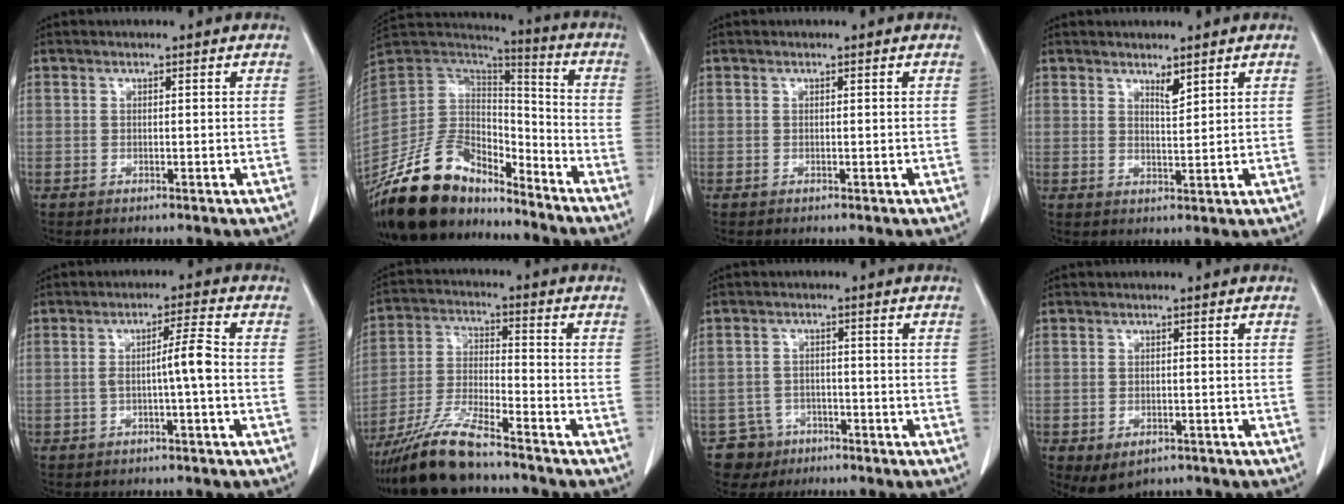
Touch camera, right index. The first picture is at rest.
{"total": 18.4, "force": [-15.2, 7.3, 7.3], "torque": [-0.137, 0.034, -0.277]}
{"total": 0.0}
{"total": 2.2, "force": [1.7, 0.3, 1.3], "torque": [-0.028, -0.007, 0.035]}
{"total": 4.2, "force": [-0.7, -0.3, 4.1], "torque": [-0.070, 0.010, -0.010]}
{"total": 11.2, "force": [-9.3, 1.2, 6.2], "torque": [-0.126, -0.020, -0.174]}
{"total": 4.8, "force": [-2.9, 3.8, -0.4], "torque": [0.011, 0.011, -0.047]}
{"total": 4.8, "force": [-3.0, 2.9, 2.4], "torque": [-0.040, -0.004, -0.033]}